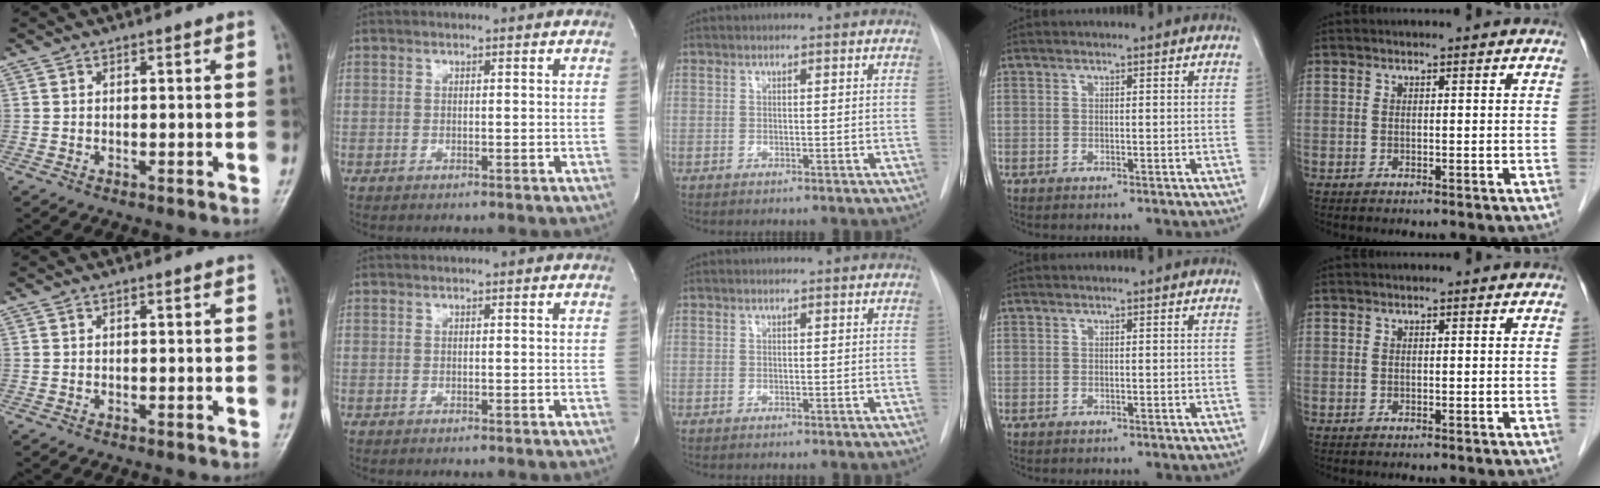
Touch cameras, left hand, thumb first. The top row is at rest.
{}